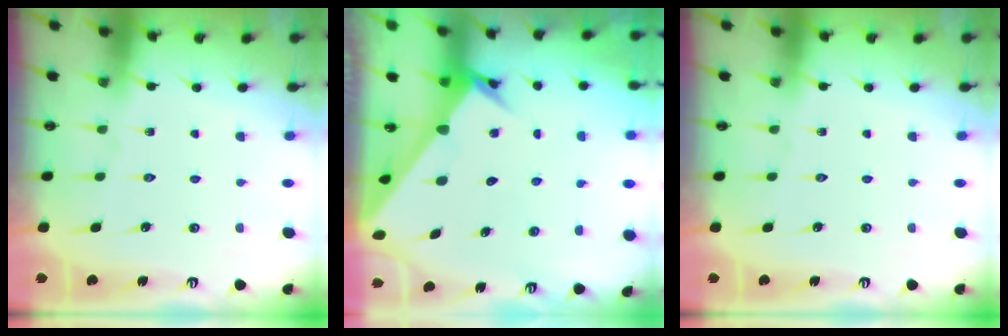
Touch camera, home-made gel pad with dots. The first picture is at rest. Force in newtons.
{"total": 3.5, "press": 3.5, "slide": 0.3}
{"total": 0.0}